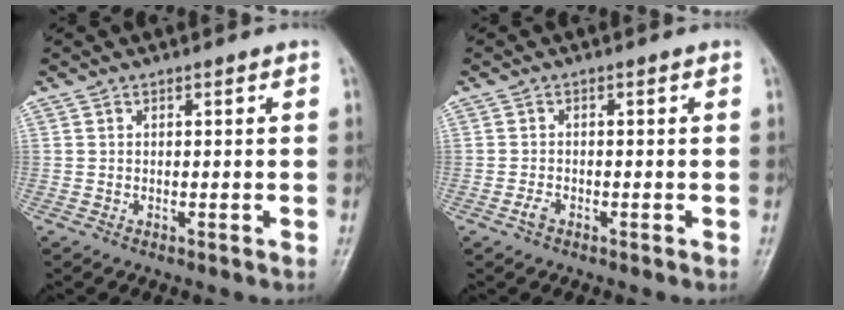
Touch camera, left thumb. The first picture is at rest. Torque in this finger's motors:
{"motor_torque": [-0.05, 0.05, 0.16, 0.08, 0.02]}